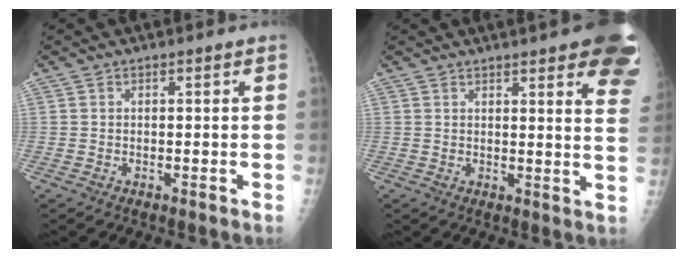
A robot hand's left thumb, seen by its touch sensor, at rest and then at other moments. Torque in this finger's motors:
{"motor_torque": [1.29, 0.97, 1.00, -0.70, 0.05]}